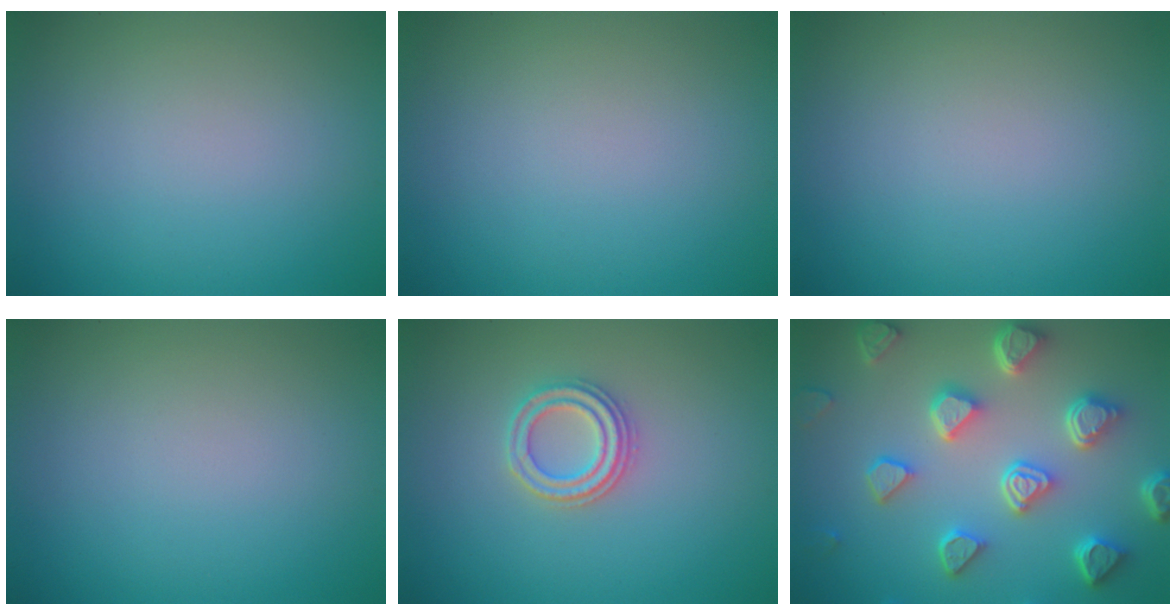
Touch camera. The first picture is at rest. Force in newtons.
{"total": 0.0}
{"total": 0.0}
{"total": 0.0}
{"total": 2.5, "press": 2.4, "slide": 0.7}
{"total": 6.7, "press": 5.3, "slide": 4.1}